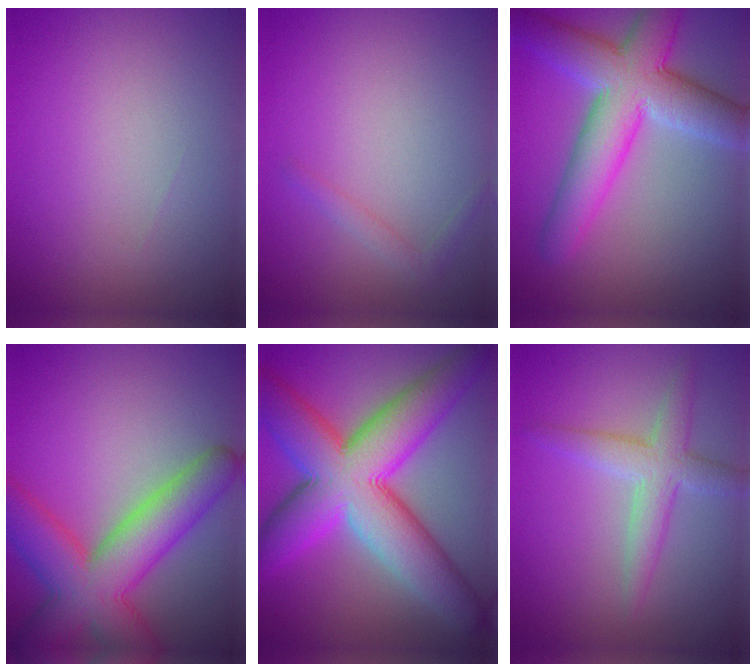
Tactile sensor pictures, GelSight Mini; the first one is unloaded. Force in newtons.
{"total": 1.1, "press": 1.1, "slide": 0.1}
{"total": 8.9, "press": 8.9, "slide": 0.3}
{"total": 9.0, "press": 9.0, "slide": 0.3}
{"total": 13.1, "press": 13.1, "slide": 0.2}
{"total": 3.6, "press": 3.6, "slide": 0.3}